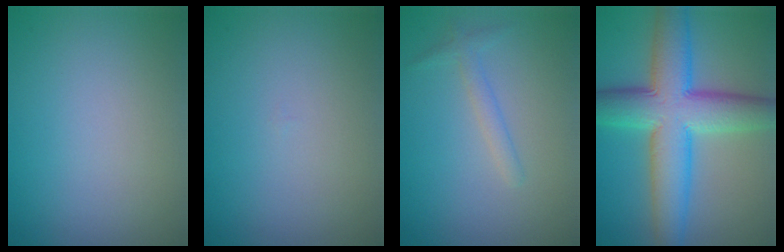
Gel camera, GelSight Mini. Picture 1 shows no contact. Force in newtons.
{"total": 0.0}
{"total": 1.4, "press": 1.4, "slide": 0.1}
{"total": 10.1, "press": 10.1, "slide": 0.3}